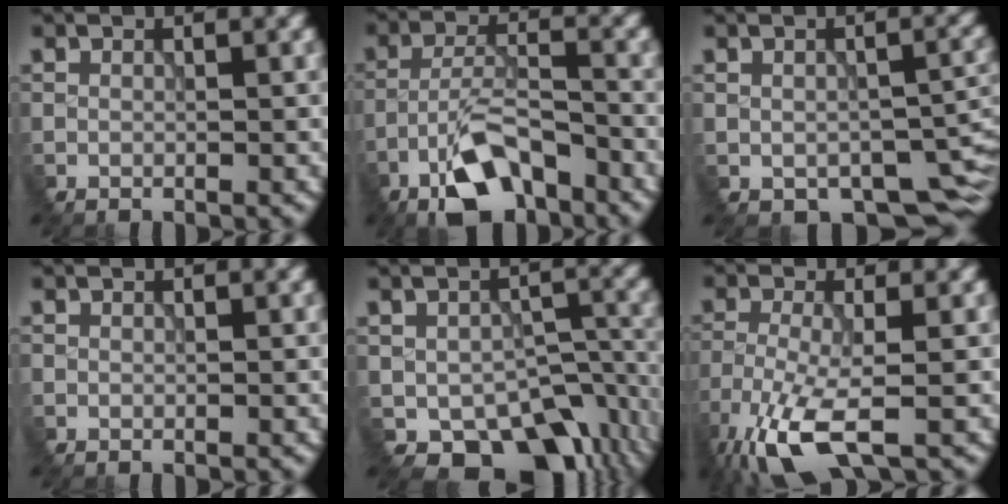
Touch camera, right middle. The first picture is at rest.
{"total": 6.5, "force": [-4.8, 2.0, 3.9], "torque": [-0.062, 0.006, -0.095]}
{"total": 7.0, "force": [-2.8, 4.3, 4.7], "torque": [-0.064, -0.035, -0.024]}
{"total": 0.0}
{"total": 9.1, "force": [-4.7, 5.8, 5.1], "torque": [-0.069, -0.040, -0.053]}
{"total": 7.6, "force": [-5.0, 2.0, 5.4], "torque": [-0.129, -0.023, -0.100]}